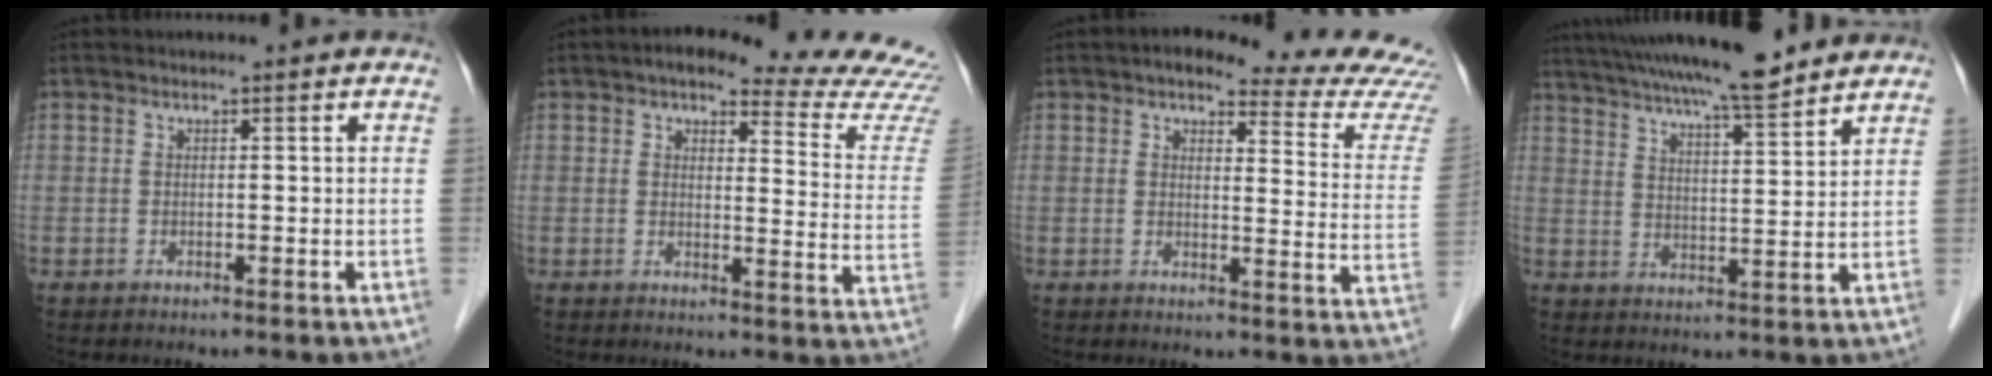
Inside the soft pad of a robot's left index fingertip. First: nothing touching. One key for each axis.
{"total": 17.1, "fx": 15.0, "fy": 2.8, "fz": 7.8, "tx": -0.081, "ty": -0.050, "tz": 0.146}
{"total": 15.5, "fx": 13.5, "fy": 2.4, "fz": 7.2, "tx": -0.074, "ty": -0.042, "tz": 0.128}
{"total": 16.1, "fx": 14.2, "fy": 0.8, "fz": 7.6, "tx": -0.130, "ty": 0.019, "tz": 0.217}